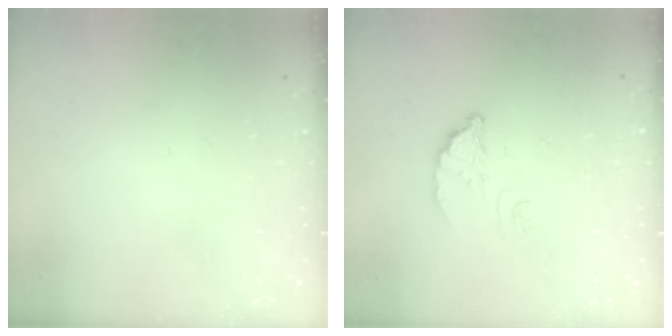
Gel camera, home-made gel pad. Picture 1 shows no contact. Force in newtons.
{"total": 2.8, "press": 2.8, "slide": 0.2}